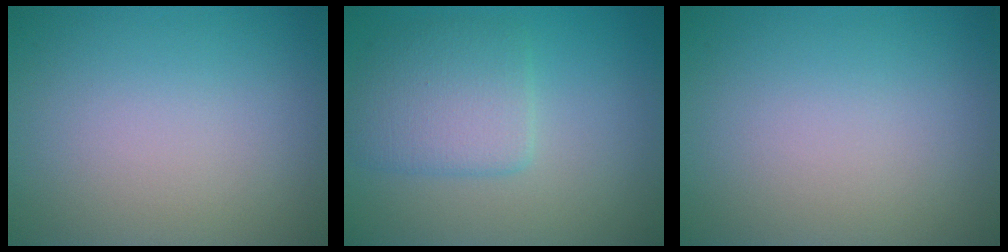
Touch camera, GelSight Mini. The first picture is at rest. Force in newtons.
{"total": 3.8, "press": 3.8, "slide": 0.1}
{"total": 0.0}